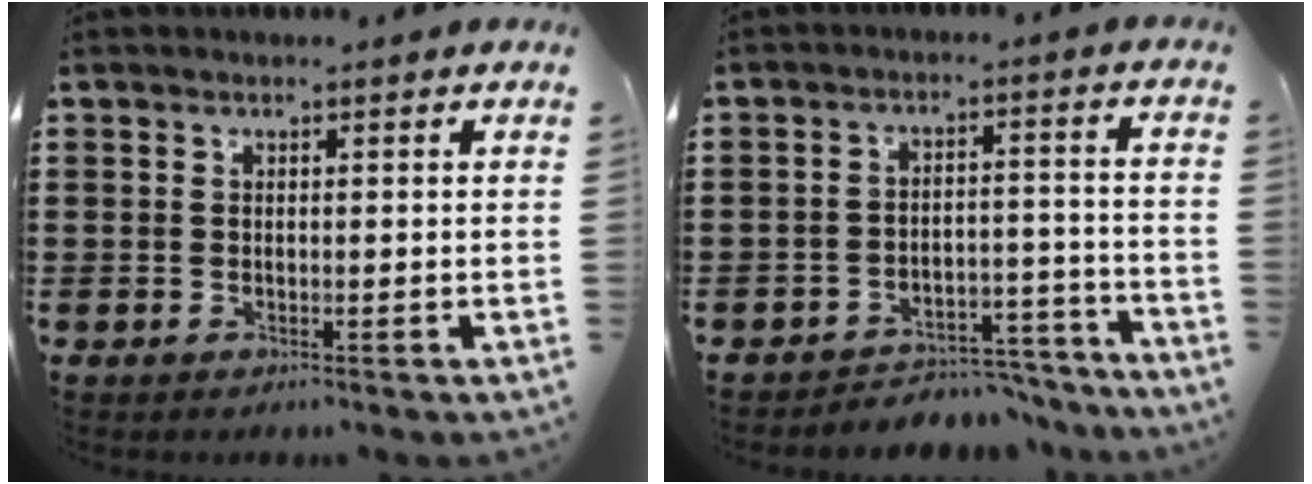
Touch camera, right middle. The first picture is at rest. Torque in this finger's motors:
{"motor_torque": [0.71, 0.00, 0.14, 0.04]}